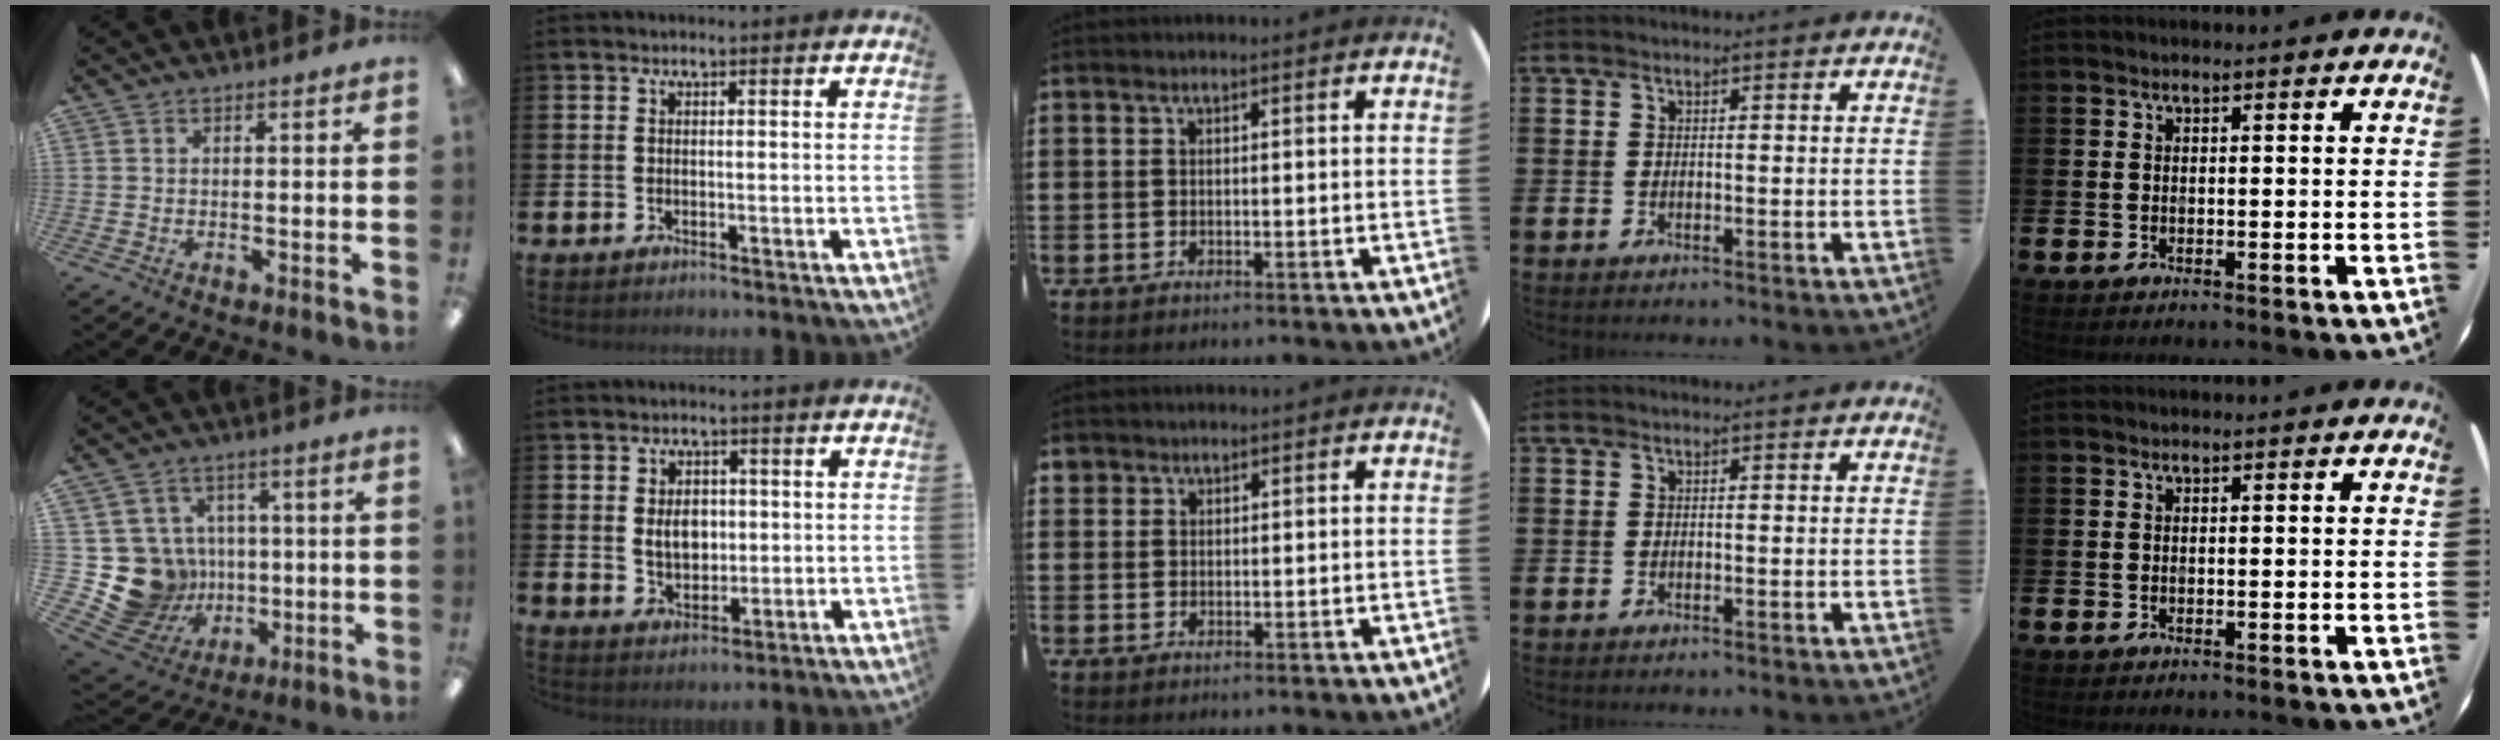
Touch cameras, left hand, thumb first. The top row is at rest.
{"thumb": {"total": 16.2, "force": [-0.9, 15.2, 5.5], "torque": [-0.146, -0.003, 0.020]}, "index": {"total": 4.3, "force": [0.7, 3.1, 2.9], "torque": [-0.042, 0.004, 0.005]}, "middle": {"total": 1.0, "force": [0.8, 0.6, -0.1], "torque": [0.000, 0.003, 0.017]}}